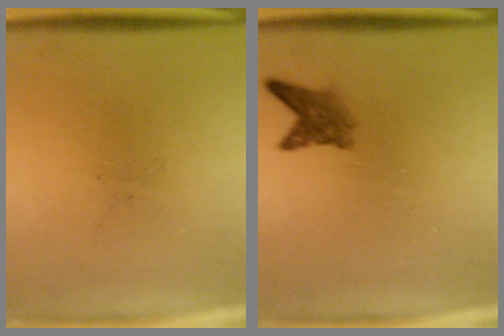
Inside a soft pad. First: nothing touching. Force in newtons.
{"total": 2.9}